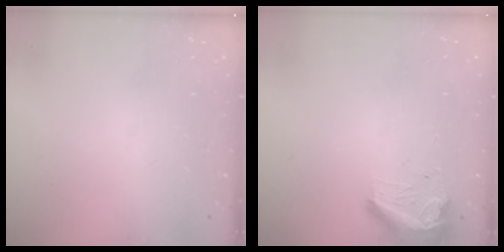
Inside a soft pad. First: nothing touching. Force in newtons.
{"total": 9.3, "press": 9.2, "slide": 1.6}